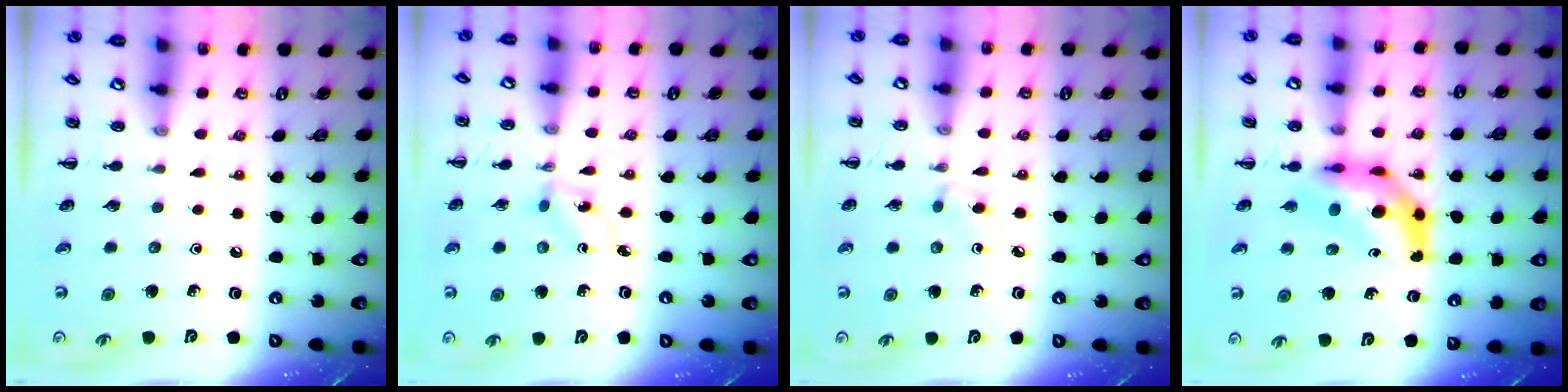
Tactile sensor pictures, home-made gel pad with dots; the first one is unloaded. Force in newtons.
{"total": 1.0, "press": 0.9, "slide": 0.5}
{"total": 1.8, "press": 1.6, "slide": 0.8}
{"total": 7.5, "press": 7.2, "slide": 2.3}